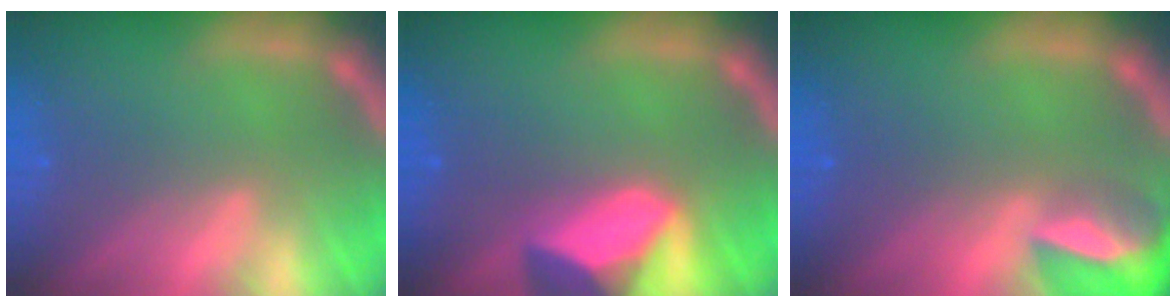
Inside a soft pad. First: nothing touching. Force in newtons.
{"total": 8.4}
{"total": 6.9}